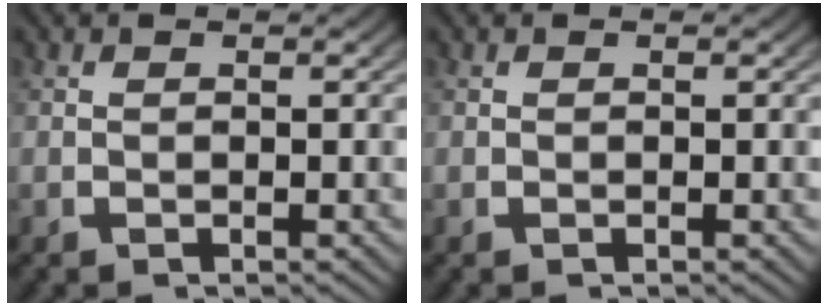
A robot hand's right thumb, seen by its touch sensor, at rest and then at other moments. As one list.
[{"total": 0.0}]